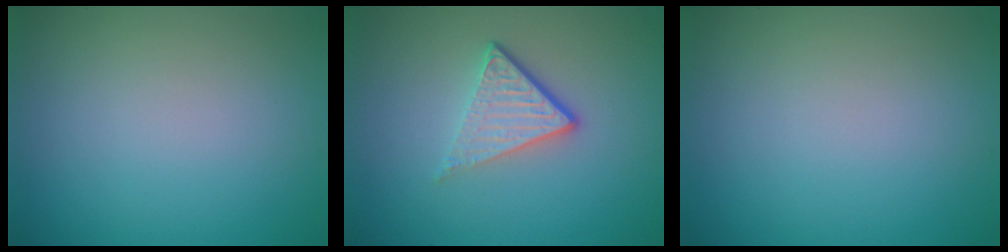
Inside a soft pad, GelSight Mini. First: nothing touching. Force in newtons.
{"total": 4.0, "press": 2.5, "slide": 3.0}
{"total": 0.0}